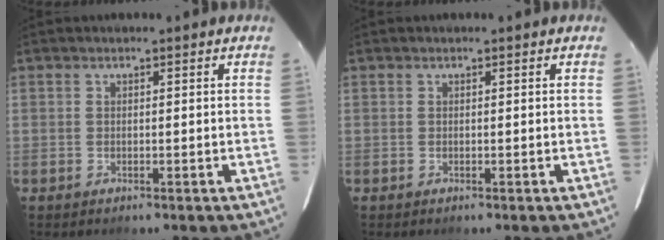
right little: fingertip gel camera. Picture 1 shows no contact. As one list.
[{"total": 0.0}]